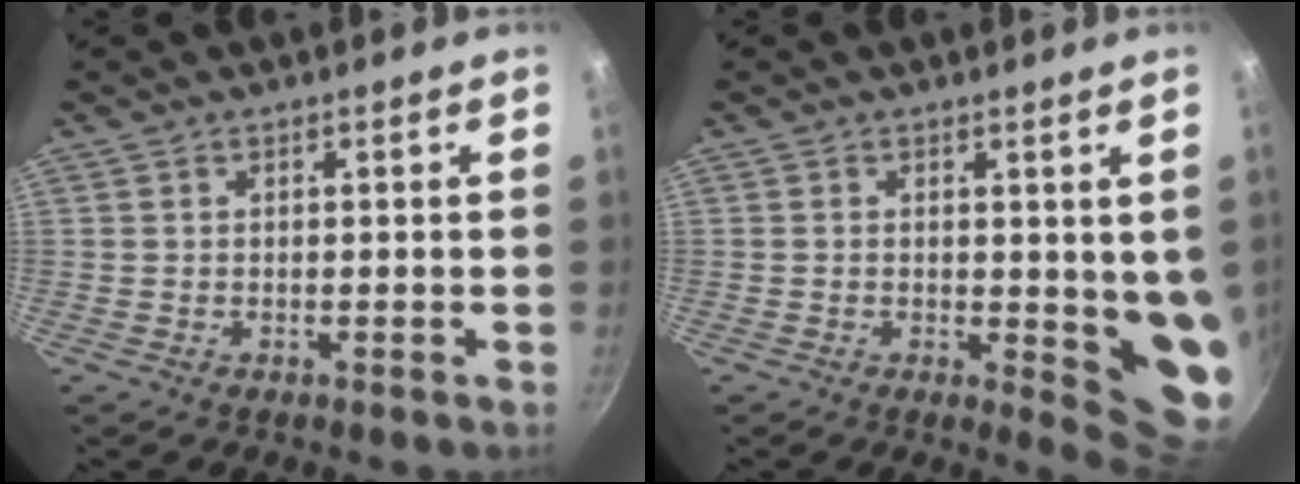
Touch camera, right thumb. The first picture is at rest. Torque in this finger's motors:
{"motor_torque": [2.39, 2.62, 2.00, -0.37, 0.08]}